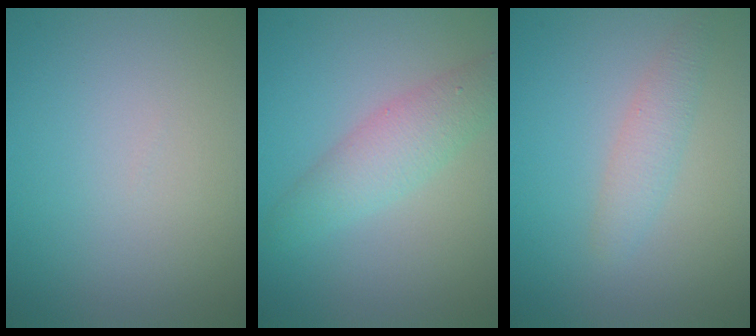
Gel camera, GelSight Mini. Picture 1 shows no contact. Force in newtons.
{"total": 3.4, "press": 3.4, "slide": 0.1}
{"total": 1.9, "press": 1.9, "slide": 0.1}